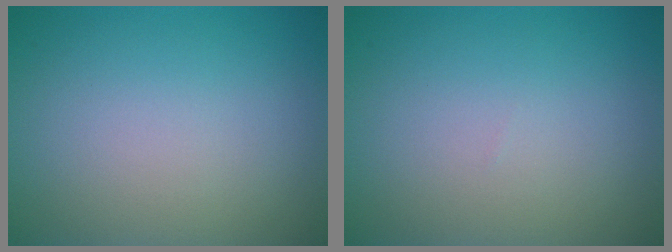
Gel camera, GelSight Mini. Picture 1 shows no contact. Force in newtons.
{"total": 0.0}